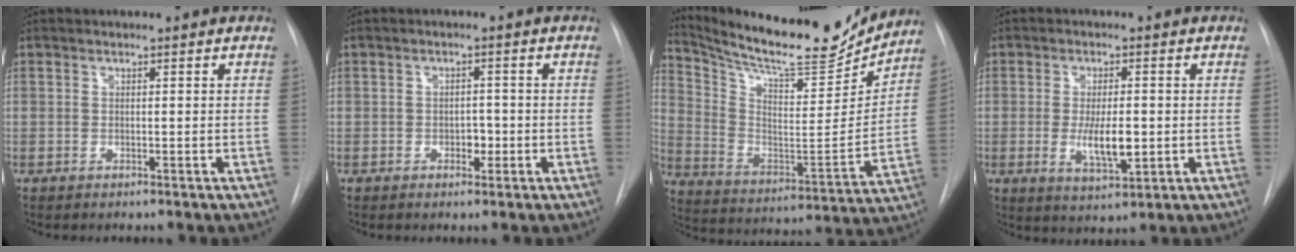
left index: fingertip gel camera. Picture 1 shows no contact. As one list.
[{"total": 2.5, "force": [-1.8, 1.3, 1.2], "torque": [-0.012, -0.001, -0.024]}, {"total": 20.9, "force": [19.1, 3.0, 7.9], "torque": [-0.144, -0.051, 0.294]}, {"total": 6.2, "force": [-1.7, 2.0, 5.7], "torque": [-0.104, -0.017, -0.022]}]